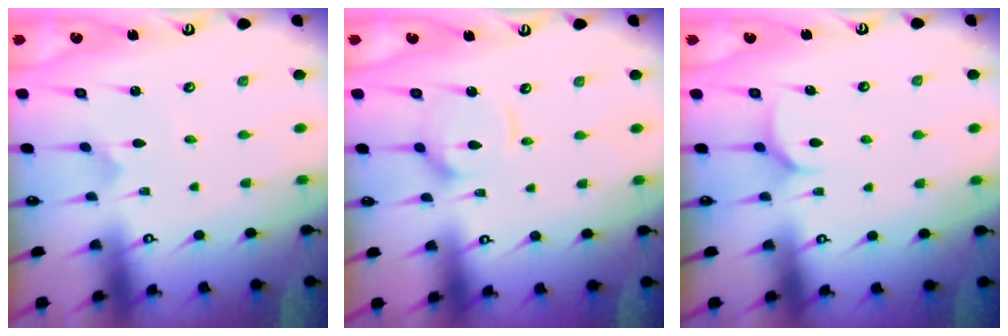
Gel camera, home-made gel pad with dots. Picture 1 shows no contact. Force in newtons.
{"total": 9.5, "press": 9.5, "slide": 0.9}
{"total": 6.8, "press": 6.7, "slide": 0.5}